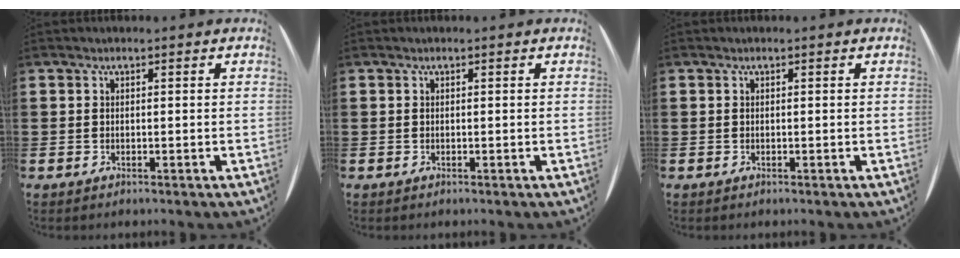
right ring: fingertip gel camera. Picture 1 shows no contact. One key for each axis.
{"total": 0.0}
{"total": 0.0}